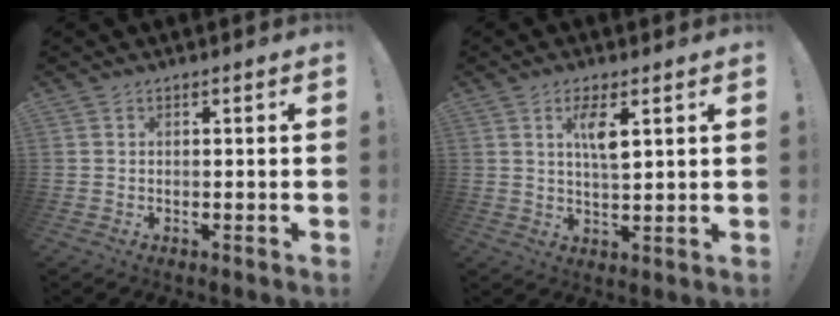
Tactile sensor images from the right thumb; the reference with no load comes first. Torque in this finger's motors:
{"motor_torque": [1.13, 1.49, 0.99, 0.16, 0.31]}